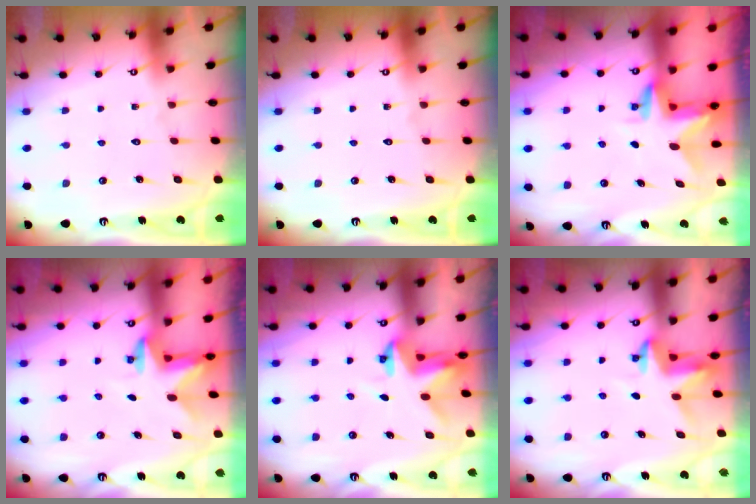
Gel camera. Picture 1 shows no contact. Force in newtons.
{"total": 0.0}
{"total": 3.0, "press": 3.0, "slide": 0.3}
{"total": 2.5, "press": 2.4, "slide": 0.5}
{"total": 3.6, "press": 3.6, "slide": 0.0}
{"total": 3.9, "press": 3.9, "slide": 0.3}